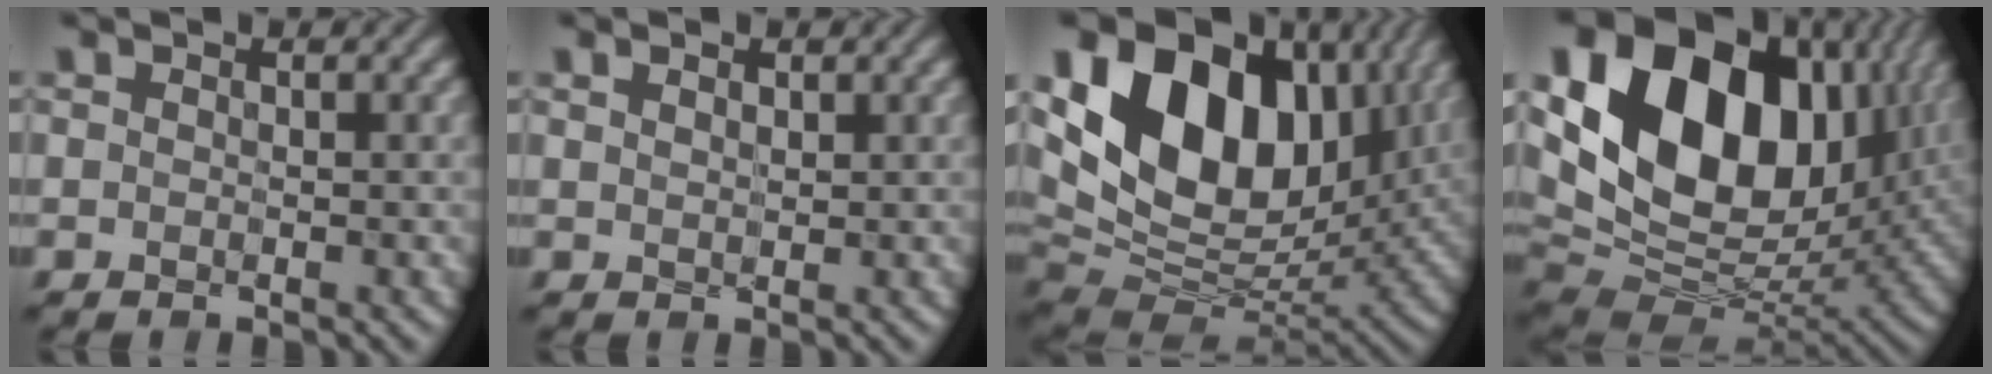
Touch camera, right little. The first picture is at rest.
{"total": 1.1, "force": [0.6, 0.6, 0.7], "torque": [-0.010, 0.003, 0.012]}
{"total": 17.0, "force": [6.1, 10.8, 11.6], "torque": [-0.217, 0.039, 0.099]}
{"total": 19.7, "force": [6.4, 12.9, 13.4], "torque": [-0.263, 0.037, 0.107]}